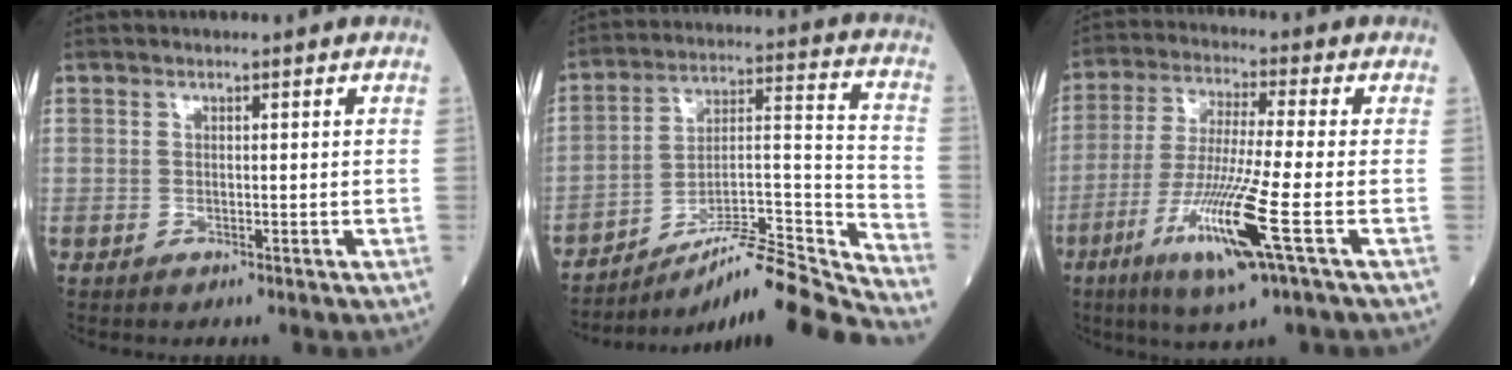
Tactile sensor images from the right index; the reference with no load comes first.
{"total": 19.0, "force": [-17.2, -0.8, 8.1], "torque": [-0.108, 0.028, -0.275]}
{"total": 12.8, "force": [-5.0, -0.6, 11.8], "torque": [-0.241, -0.028, -0.095]}